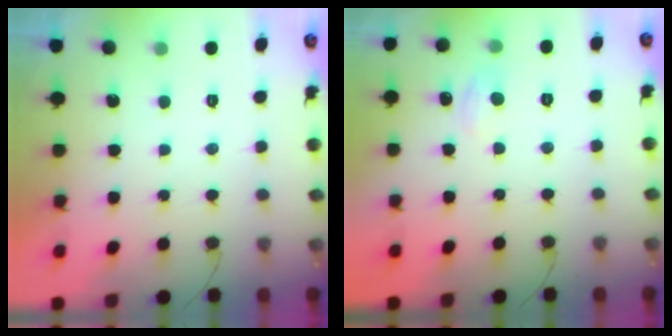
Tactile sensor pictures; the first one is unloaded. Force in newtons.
{"total": 5.7, "press": 5.7, "slide": 0.9}